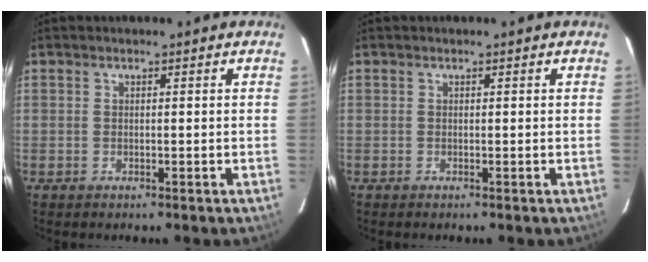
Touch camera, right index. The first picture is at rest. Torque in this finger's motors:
{"motor_torque": [-0.04, -0.04, 0.01, 0.01]}